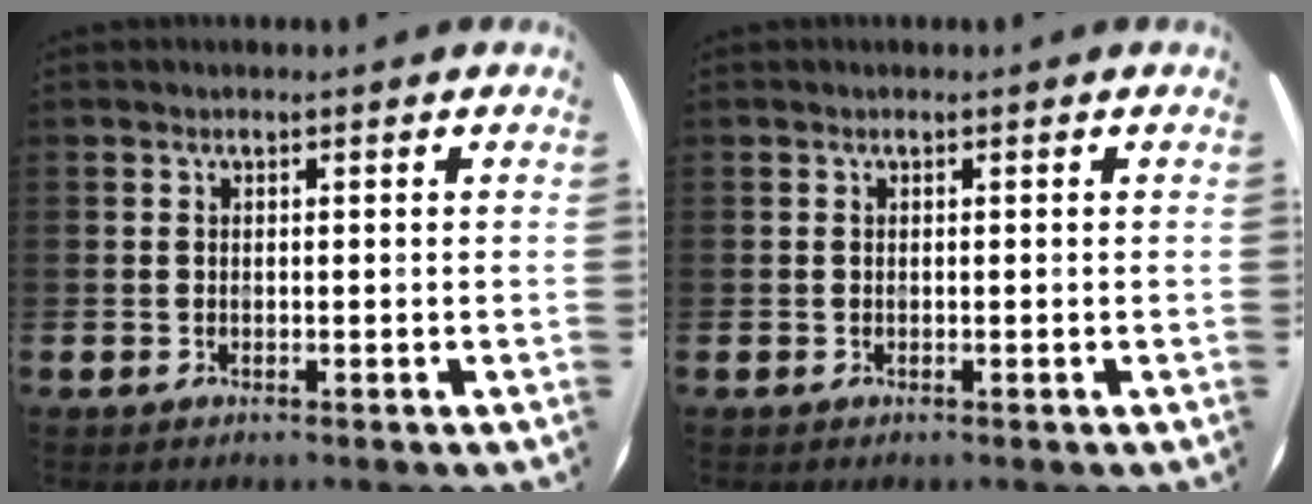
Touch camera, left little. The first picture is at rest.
{"total": 0.0}